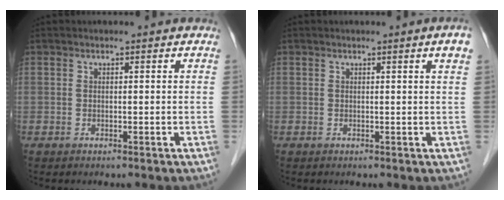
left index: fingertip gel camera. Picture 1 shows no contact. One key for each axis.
{"total": 2.2, "fx": 1.3, "fy": -0.1, "fz": 1.7, "tx": -0.015, "ty": -0.007, "tz": 0.013}